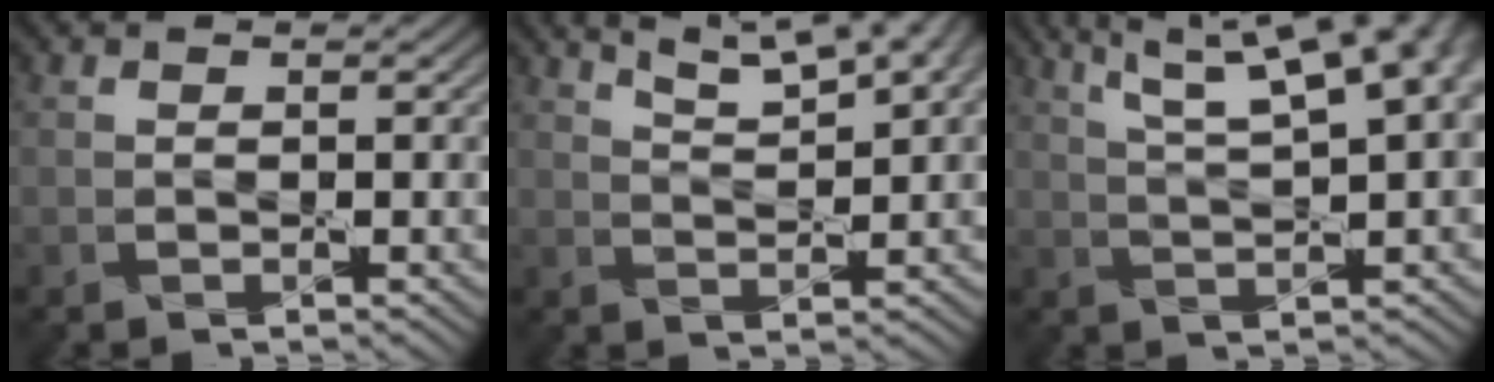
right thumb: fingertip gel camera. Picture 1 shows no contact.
{"total": 8.8, "force": [6.0, 2.3, 6.1], "torque": [-0.102, 0.016, 0.085]}
{"total": 14.7, "force": [7.1, 4.9, 11.9], "torque": [-0.184, 0.045, 0.093]}